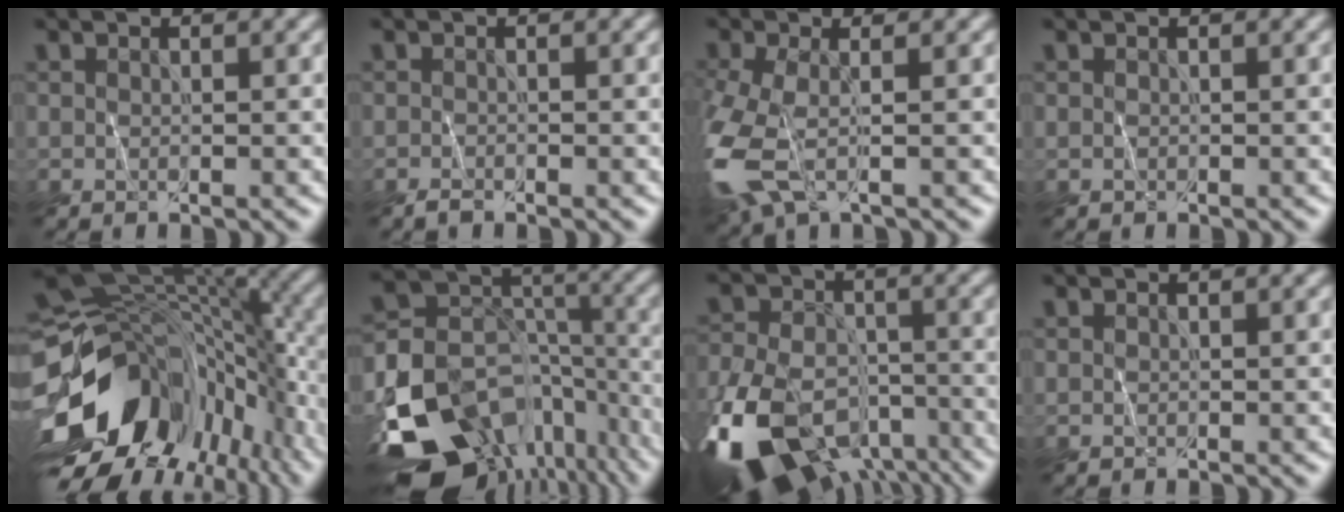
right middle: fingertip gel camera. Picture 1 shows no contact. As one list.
[{"total": 0.6, "force": [-0.6, 0.1, 0.0], "torque": [-0.001, 0.001, -0.007]}, {"total": 6.4, "force": [-1.8, 3.2, 5.3], "torque": [-0.153, -0.017, -0.039]}, {"total": 0.0}, {"total": 16.9, "force": [-5.3, 11.5, 11.1], "torque": [-0.237, -0.029, -0.076]}, {"total": 17.4, "force": [-10.4, 11.5, 8.0], "torque": [-0.182, -0.021, -0.148]}, {"total": 15.9, "force": [-9.3, 9.4, 8.9], "torque": [-0.188, -0.038, -0.146]}, {"total": 0.0}]